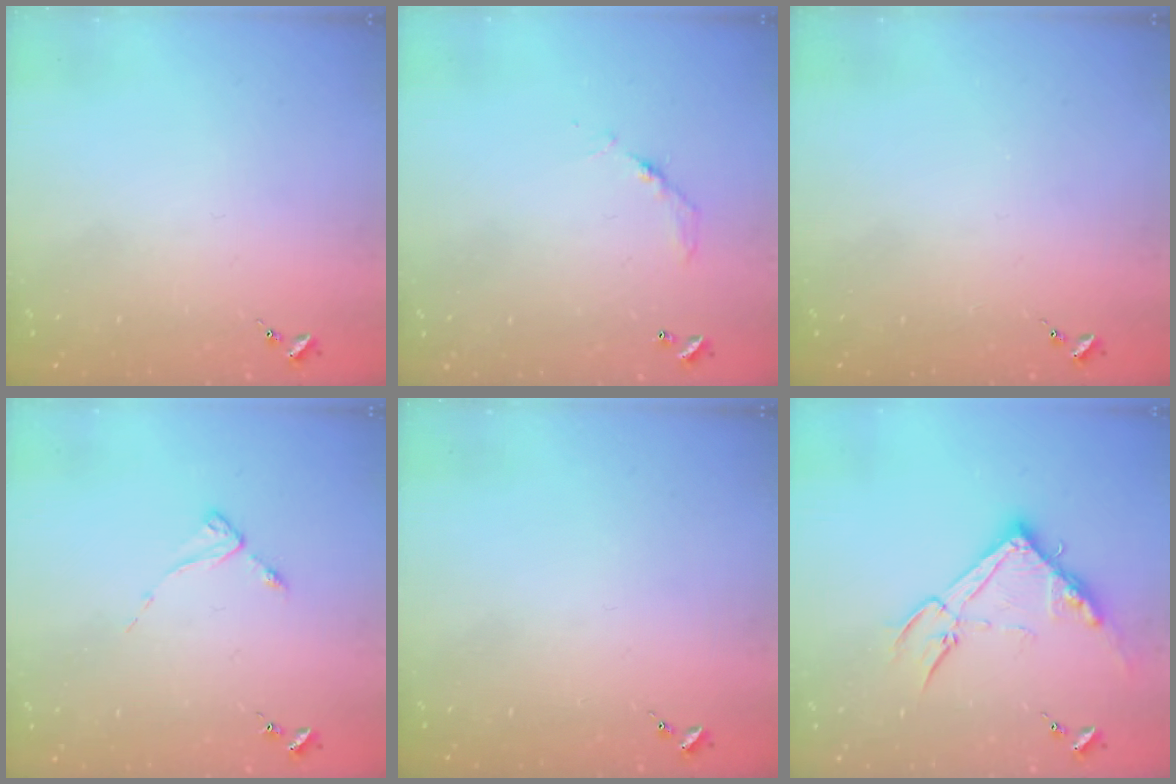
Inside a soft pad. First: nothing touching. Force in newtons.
{"total": 5.0, "press": 5.0, "slide": 0.3}
{"total": 0.0}
{"total": 2.7, "press": 2.7, "slide": 0.3}
{"total": 0.0}
{"total": 15.6, "press": 15.6, "slide": 0.6}